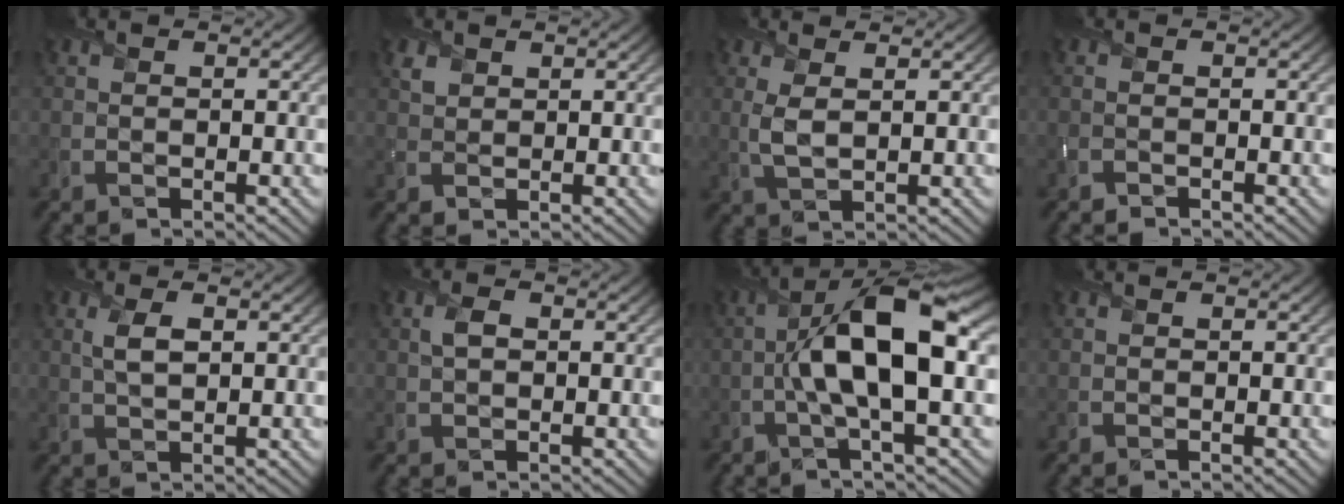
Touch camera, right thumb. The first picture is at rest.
{"total": 1.6, "force": [1.2, 1.0, 0.2], "torque": [-0.006, -0.001, 0.025]}
{"total": 2.7, "force": [1.0, 1.0, 2.4], "torque": [-0.061, -0.002, 0.022]}
{"total": 0.7, "force": [-0.7, 0.1, 0.1], "torque": [-0.002, -0.003, -0.017]}
{"total": 3.1, "force": [0.9, 1.3, 2.6], "torque": [-0.061, 0.000, 0.022]}
{"total": 1.8, "force": [0.3, 1.1, 1.4], "torque": [-0.031, 0.002, 0.006]}
{"total": 12.2, "force": [-0.1, 3.8, 11.6], "torque": [-0.211, 0.011, -0.007]}
{"total": 0.0}